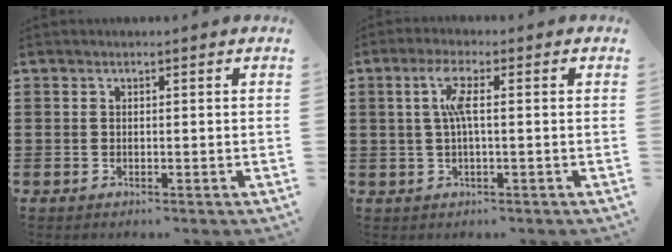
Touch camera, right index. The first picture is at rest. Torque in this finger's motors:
{"motor_torque": [0.72, -0.11, 0.19, 0.06]}